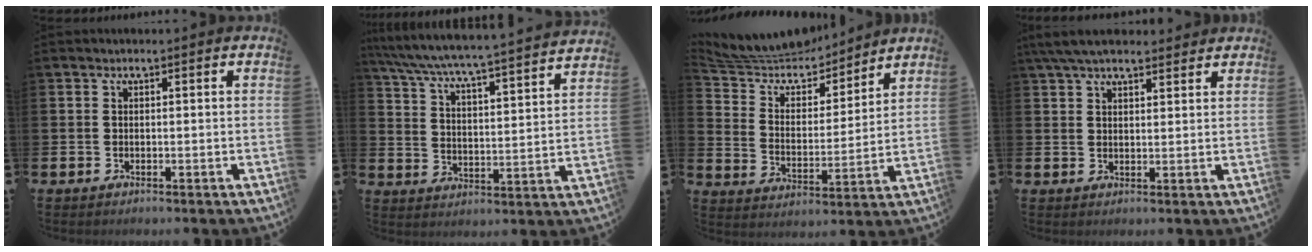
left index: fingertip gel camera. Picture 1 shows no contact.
{"total": 6.2, "force": [5.9, 0.0, 2.0], "torque": [-0.068, -0.051, 0.096]}
{"total": 8.4, "force": [7.9, 2.4, 1.8], "torque": [-0.078, -0.056, 0.140]}
{"total": 5.3, "force": [4.7, 1.6, 1.9], "torque": [-0.044, -0.011, 0.087]}